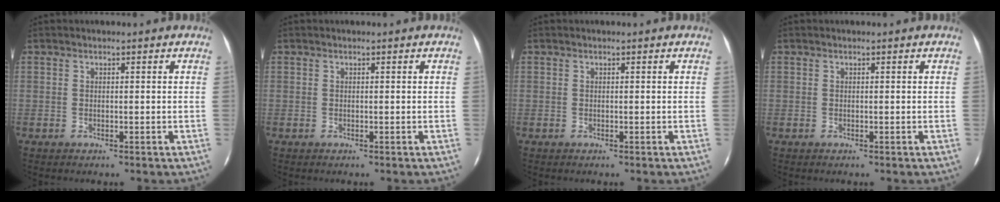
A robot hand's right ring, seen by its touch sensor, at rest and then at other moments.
{"total": 0.0}
{"total": 0.0}
{"total": 0.0}